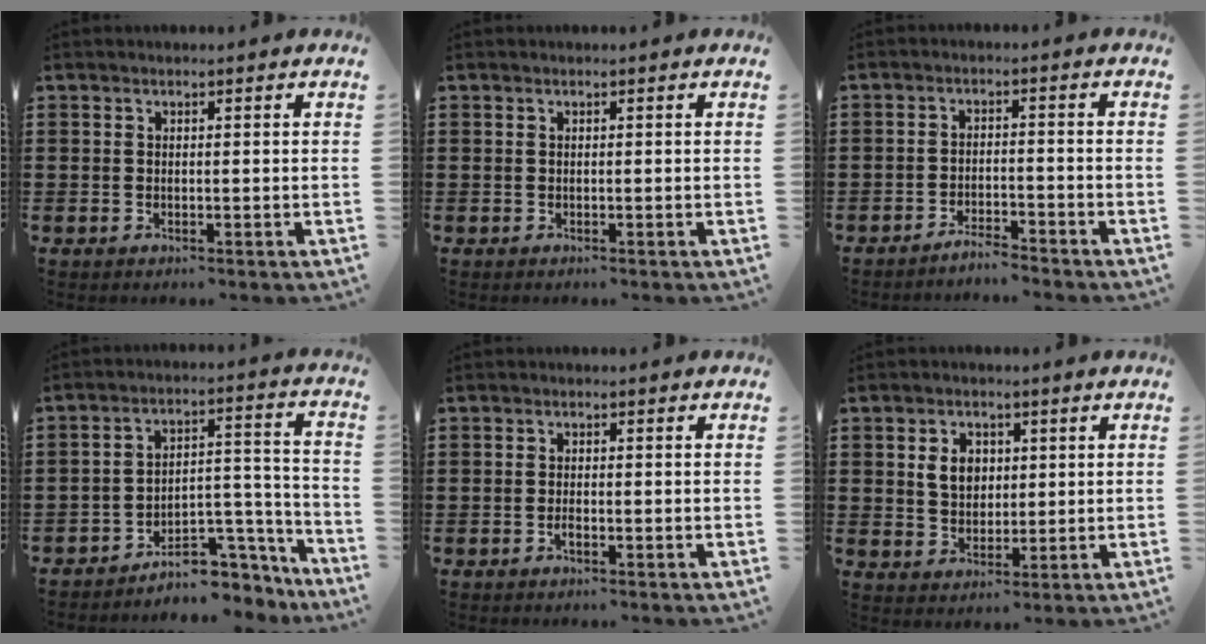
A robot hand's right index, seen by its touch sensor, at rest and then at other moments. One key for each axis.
{"total": 0.0}
{"total": 3.0, "fx": -3.0, "fy": -0.1, "fz": 0.3, "tx": -0.011, "ty": 0.001, "tz": -0.062}
{"total": 6.0, "fx": -5.1, "fy": 2.2, "fz": 2.1, "tx": -0.035, "ty": 0.012, "tz": -0.098}
{"total": 1.1, "fx": -0.6, "fy": 0.3, "fz": 0.9, "tx": -0.018, "ty": -0.005, "tz": -0.009}
{"total": 4.6, "fx": 1.1, "fy": 3.6, "fz": 2.7, "tx": -0.065, "ty": 0.014, "tz": 0.018}